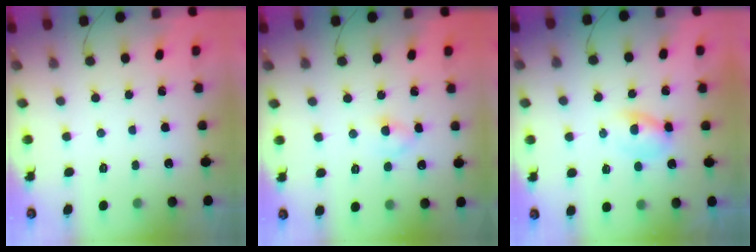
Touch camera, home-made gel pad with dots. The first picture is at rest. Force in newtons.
{"total": 2.5, "press": 2.2, "slide": 1.2}
{"total": 2.1, "press": 1.9, "slide": 0.9}